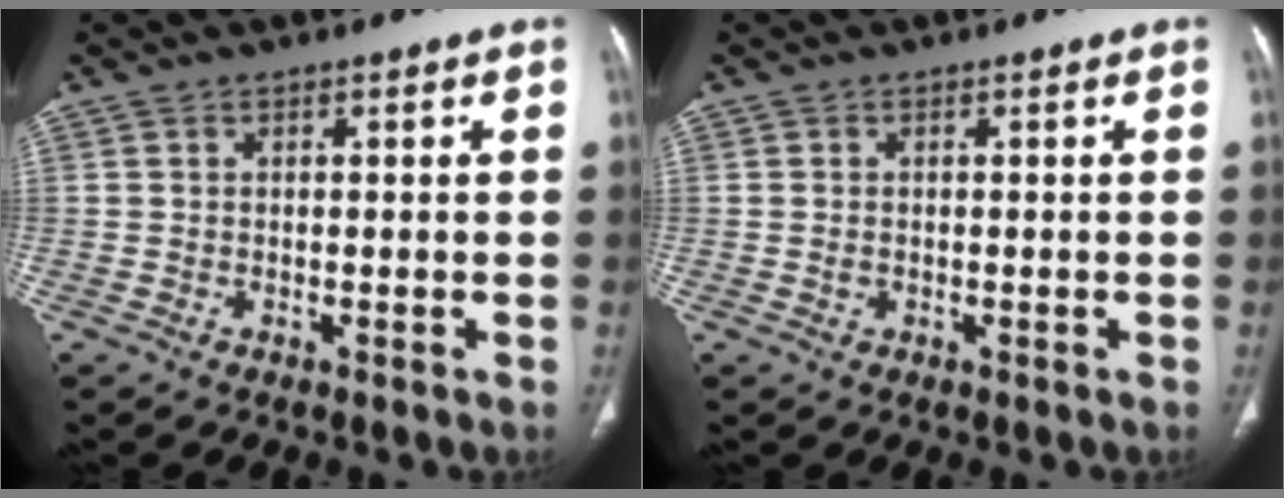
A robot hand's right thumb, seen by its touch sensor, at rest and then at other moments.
{"total": 0.7, "force": [-0.2, 0.6, 0.5], "torque": [-0.012, -0.001, -0.002]}